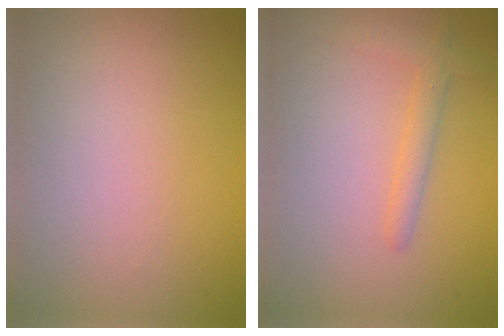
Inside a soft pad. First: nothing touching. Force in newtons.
{"total": 1.9, "press": 1.9, "slide": 0.1}